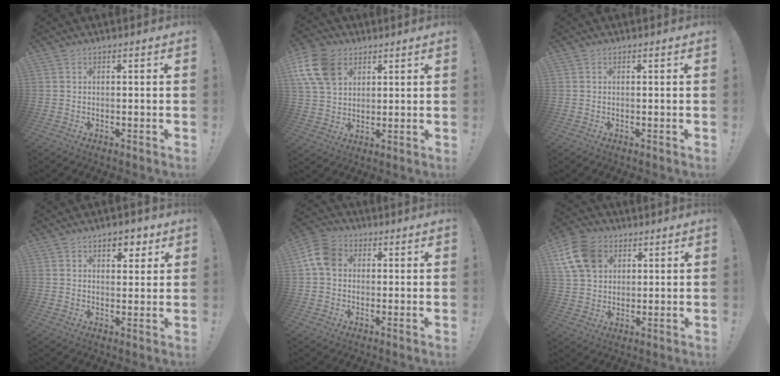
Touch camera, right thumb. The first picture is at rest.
{"total": 14.2, "force": [6.3, 9.9, 7.9], "torque": [-0.143, -0.019, 0.127]}
{"total": 0.0}
{"total": 5.5, "force": [3.1, 3.5, 2.9], "torque": [-0.022, -0.010, 0.050]}
{"total": 9.4, "force": [1.9, 7.2, 5.7], "torque": [-0.108, 0.011, 0.041]}
{"total": 13.4, "force": [5.5, 10.1, 6.8], "torque": [-0.111, -0.018, 0.114]}